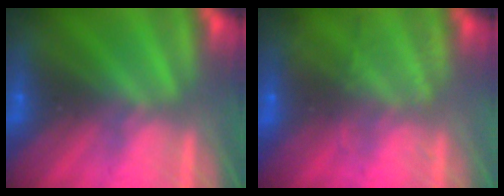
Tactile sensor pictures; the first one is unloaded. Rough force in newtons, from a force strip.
{"total": 2.0}